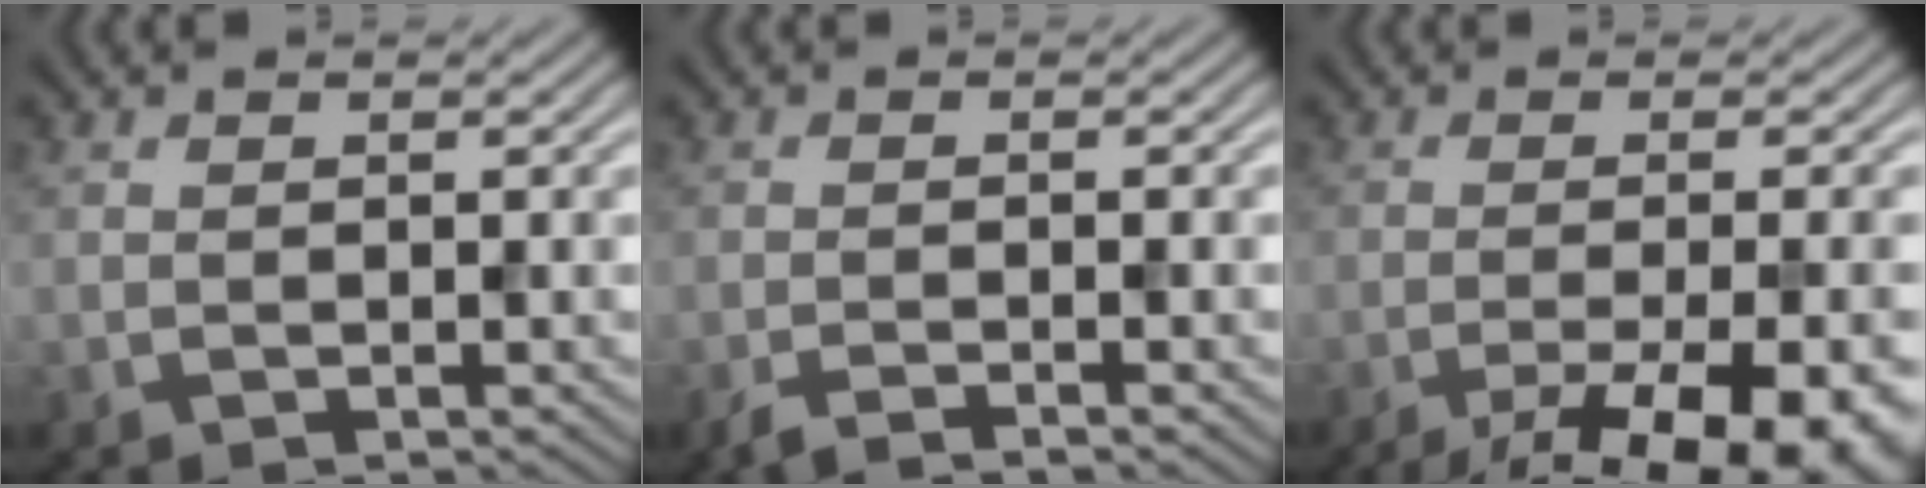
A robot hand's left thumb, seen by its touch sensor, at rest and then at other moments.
{"total": 2.6, "force": [-1.9, 0.3, 1.7], "torque": [-0.027, -0.001, -0.044]}
{"total": 14.2, "force": [-9.1, 4.1, 10.1], "torque": [-0.141, -0.020, -0.111]}